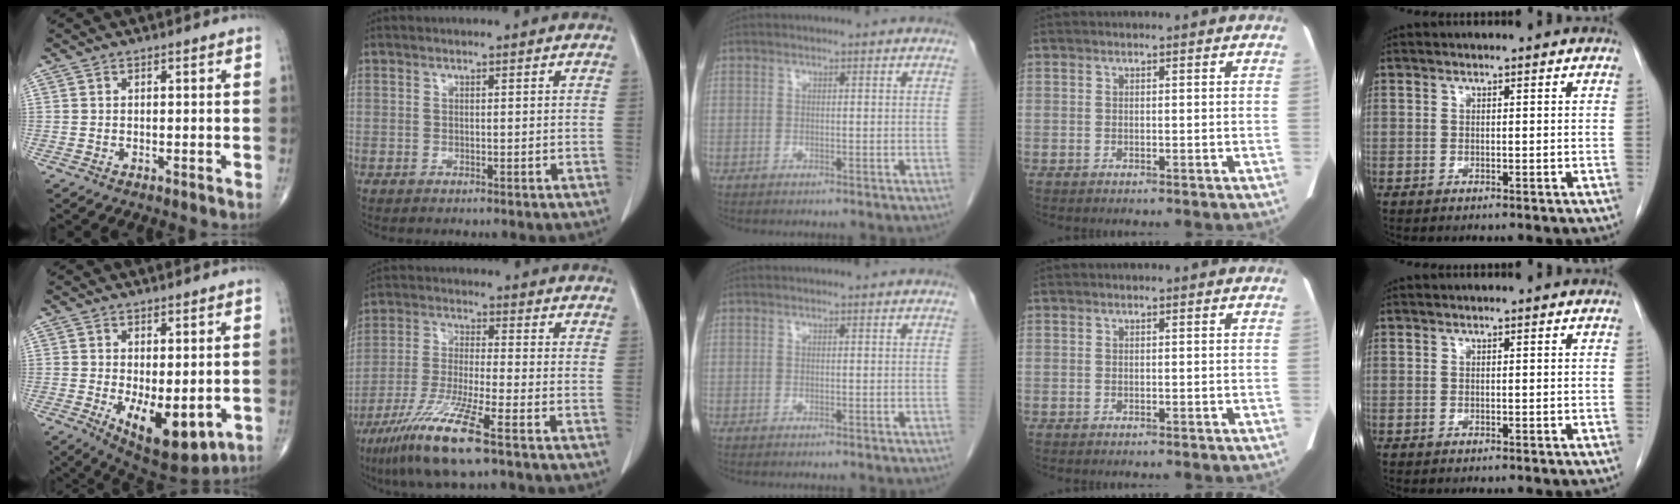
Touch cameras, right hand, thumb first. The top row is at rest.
{"thumb": {"total": 11.5, "force": [-2.5, 5.2, 9.9], "torque": [-0.136, -0.022, -0.019]}, "index": {"total": 11.8, "force": [-7.1, 0.3, 9.4], "torque": [-0.196, -0.034, -0.136]}}